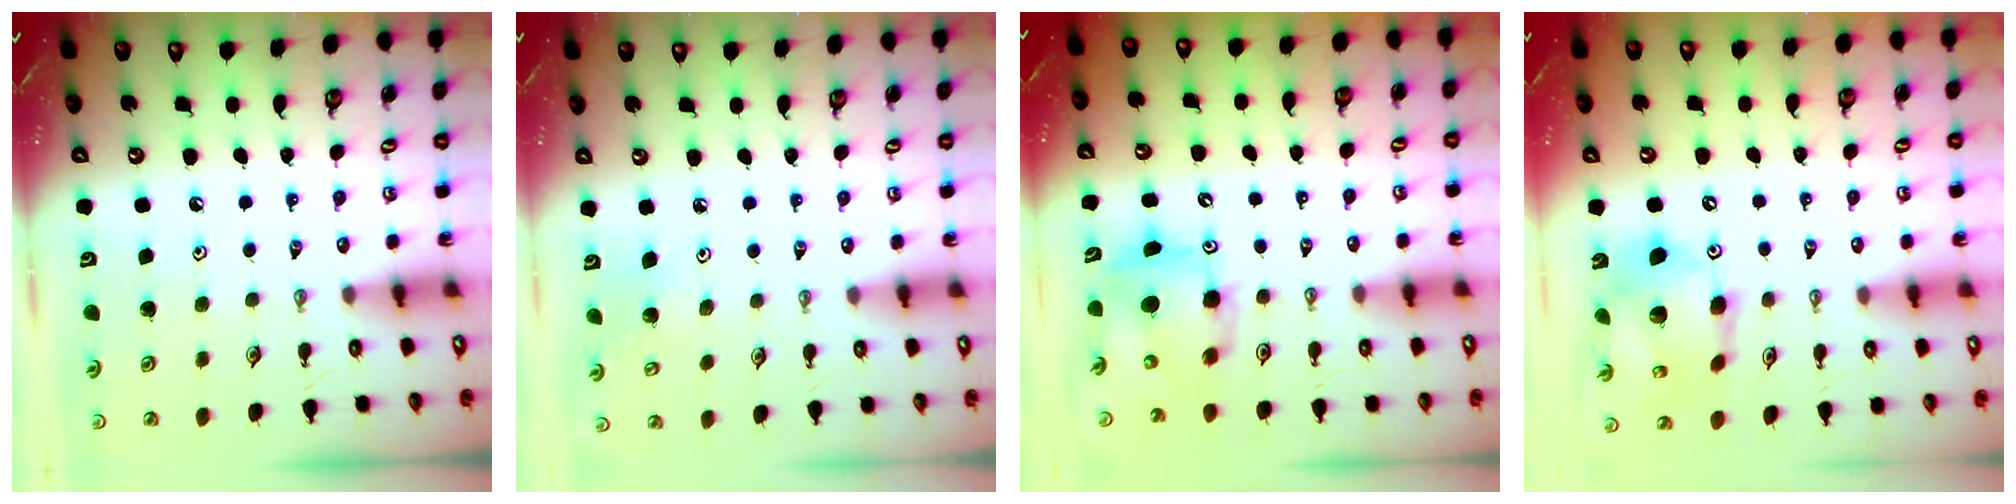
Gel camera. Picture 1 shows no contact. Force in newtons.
{"total": 4.2, "press": 4.2, "slide": 0.4}
{"total": 7.1, "press": 6.8, "slide": 1.9}
{"total": 13.7, "press": 13.6, "slide": 1.4}